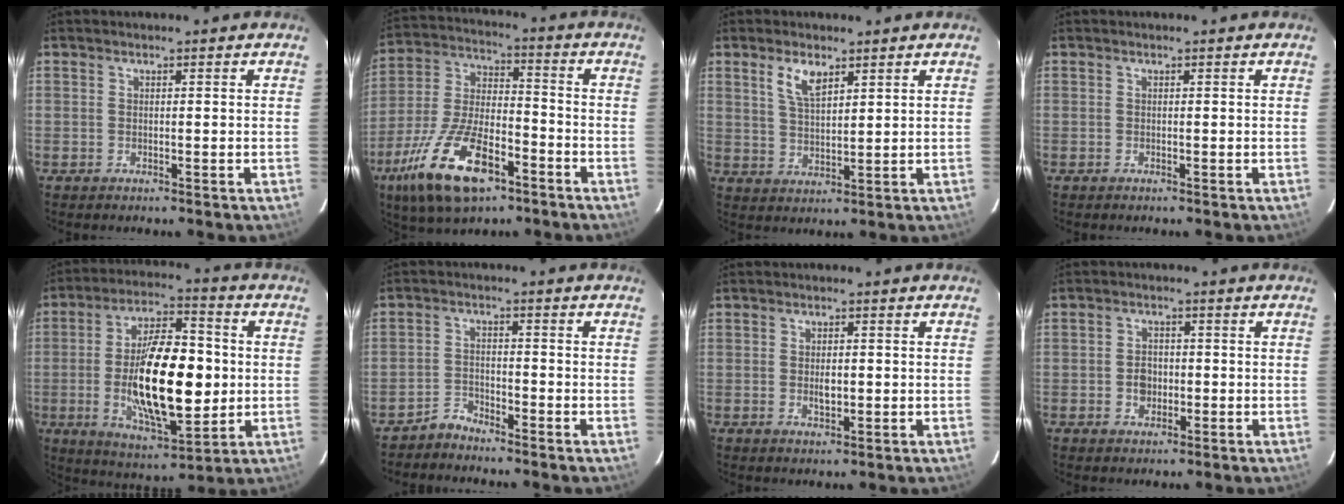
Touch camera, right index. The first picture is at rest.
{"total": 19.1, "force": [-10.5, 7.8, 13.9], "torque": [-0.293, -0.024, -0.190]}
{"total": 5.4, "force": [3.1, 2.2, 3.8], "torque": [-0.071, 0.003, 0.063]}
{"total": 0.0}
{"total": 20.5, "force": [-1.5, 8.0, 18.8], "torque": [-0.333, 0.001, -0.016]}
{"total": 3.0, "force": [-2.9, 0.8, -0.2], "torque": [0.001, 0.007, -0.058]}
{"total": 2.6, "force": [-0.2, 1.4, 2.1], "torque": [-0.036, -0.001, -0.002]}
{"total": 3.3, "force": [-0.7, 2.8, 1.6], "torque": [-0.029, 0.007, -0.010]}